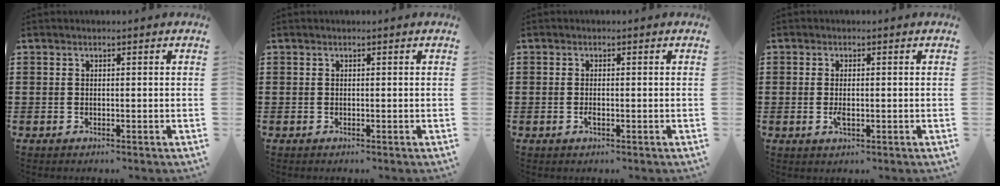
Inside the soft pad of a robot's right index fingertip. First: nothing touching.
{"total": 0.0}
{"total": 1.1, "force": [-0.5, 0.2, 1.0], "torque": [-0.027, -0.009, -0.010]}
{"total": 2.2, "force": [-0.4, 0.7, 2.0], "torque": [-0.046, -0.006, -0.009]}